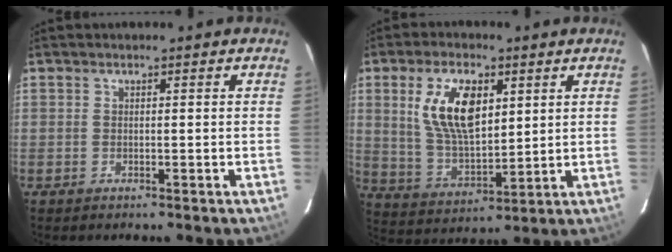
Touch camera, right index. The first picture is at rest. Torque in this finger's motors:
{"motor_torque": [1.07, 0.43, 0.44, 0.18]}